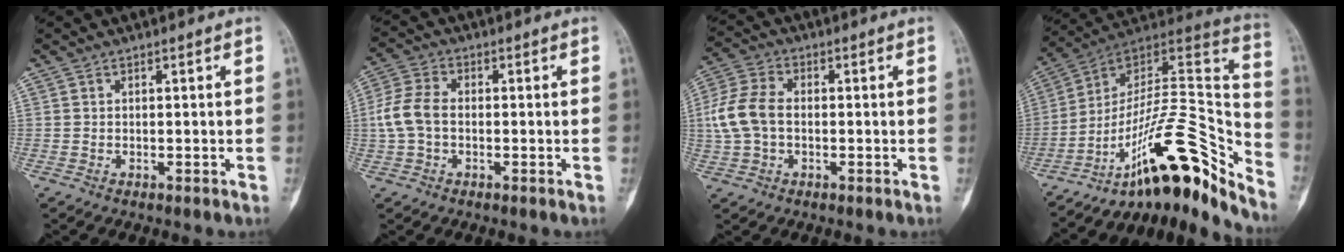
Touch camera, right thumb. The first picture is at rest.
{"total": 6.7, "force": [-0.6, 4.4, 5.0], "torque": [-0.116, 0.016, -0.017]}
{"total": 8.9, "force": [-0.3, 5.9, 6.6], "torque": [-0.149, 0.019, -0.013]}
{"total": 24.6, "force": [-16.9, 7.0, 16.5], "torque": [-0.195, 0.140, -0.267]}